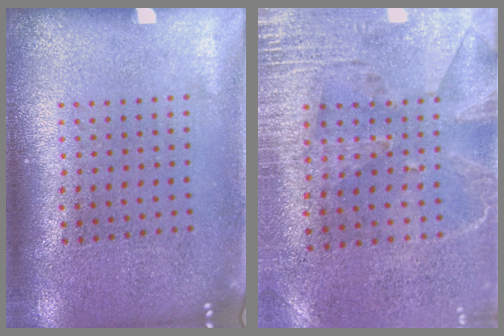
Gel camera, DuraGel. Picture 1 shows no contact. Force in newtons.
{"total": 2.8, "press": 2.4, "slide": 1.5}